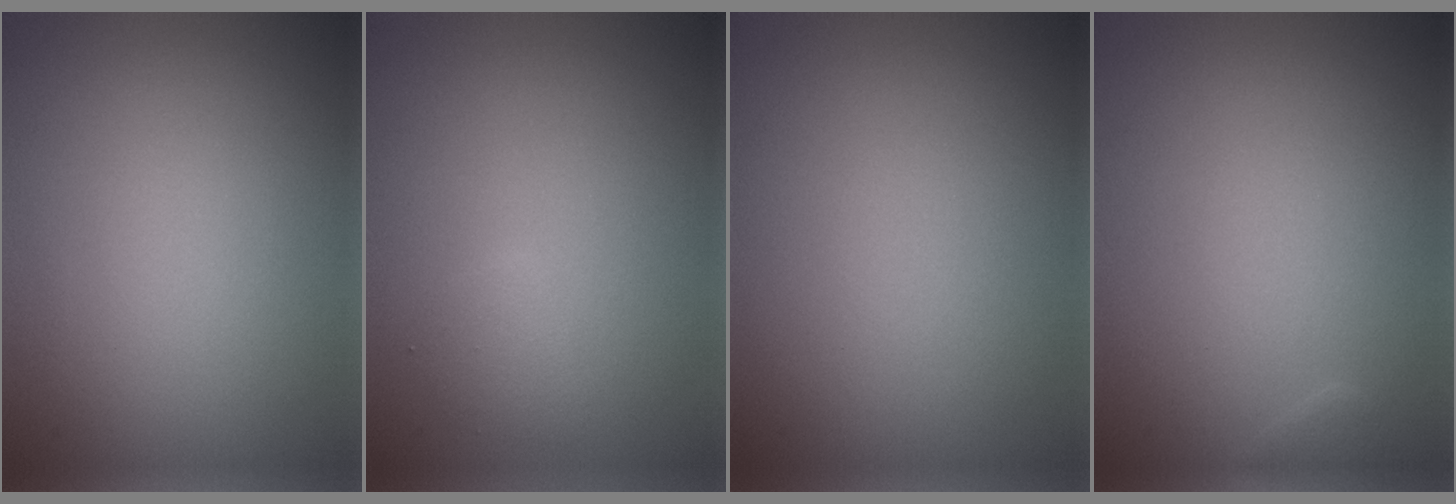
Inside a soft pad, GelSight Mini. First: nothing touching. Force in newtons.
{"total": 1.2, "press": 1.2, "slide": 0.0}
{"total": 0.0}
{"total": 0.8, "press": 0.8, "slide": 0.0}